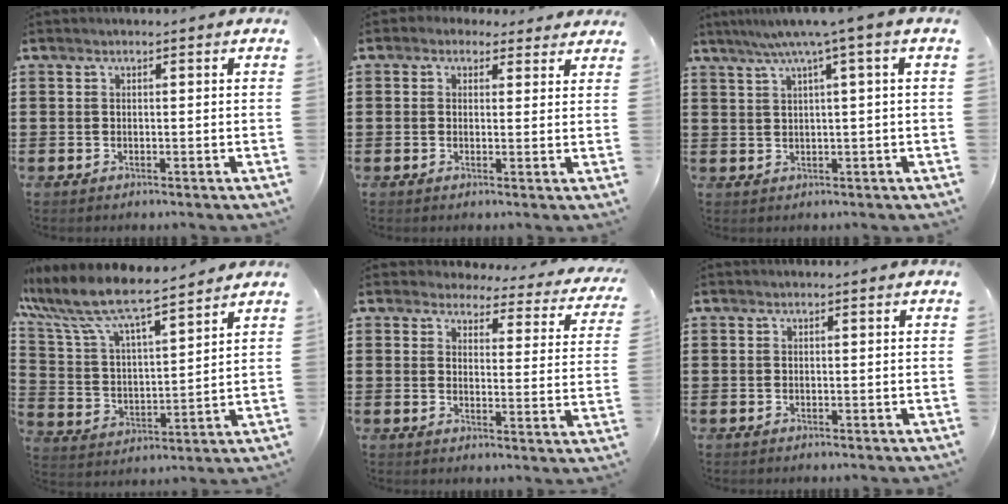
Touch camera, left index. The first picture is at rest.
{"total": 1.8, "force": [1.3, 1.2, 0.5], "torque": [-0.016, 0.007, 0.023]}
{"total": 4.6, "force": [1.9, -0.6, 4.1], "torque": [-0.083, -0.006, 0.027]}
{"total": 8.3, "force": [7.3, 1.2, 3.8], "torque": [-0.107, -0.043, 0.122]}
{"total": 3.7, "force": [3.4, 0.8, 0.9], "torque": [-0.031, -0.024, 0.056]}
{"total": 0.0}